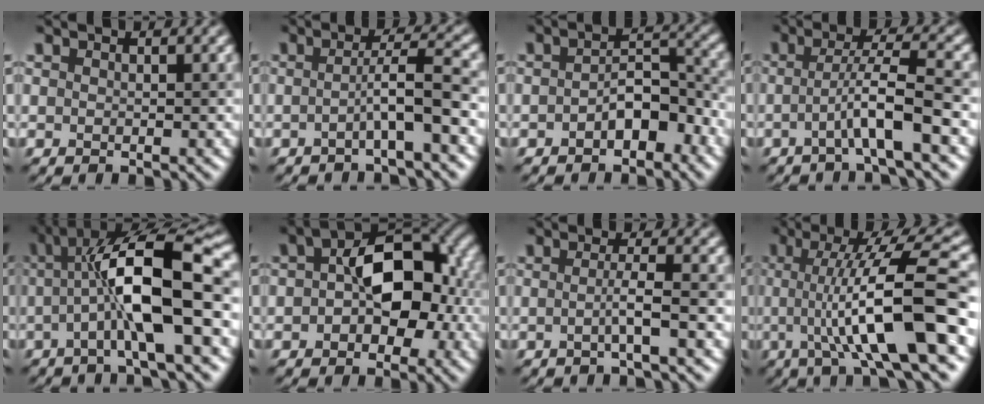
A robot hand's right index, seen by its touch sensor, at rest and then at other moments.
{"total": 3.8, "force": [-1.2, 0.2, 3.6], "torque": [-0.059, 0.015, -0.025]}
{"total": 3.8, "force": [-1.9, 1.8, 2.8], "torque": [-0.043, 0.011, -0.026]}
{"total": 4.8, "force": [-1.5, 0.2, 4.5], "torque": [-0.076, 0.011, -0.031]}
{"total": 10.4, "force": [-0.7, 2.3, 10.2], "torque": [-0.169, 0.016, -0.013]}
{"total": 9.0, "force": [0.1, 5.4, 7.2], "torque": [-0.093, 0.017, -0.008]}
{"total": 2.3, "force": [-0.6, 0.1, 2.2], "torque": [-0.041, -0.006, -0.013]}
{"total": 11.3, "force": [-1.1, 2.2, 11.0], "torque": [-0.145, 0.011, -0.020]}